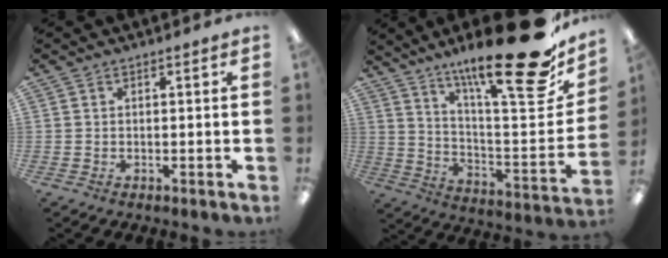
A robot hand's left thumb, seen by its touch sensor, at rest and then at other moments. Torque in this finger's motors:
{"motor_torque": [0.75, 0.16, 1.46, -1.31, 0.11]}